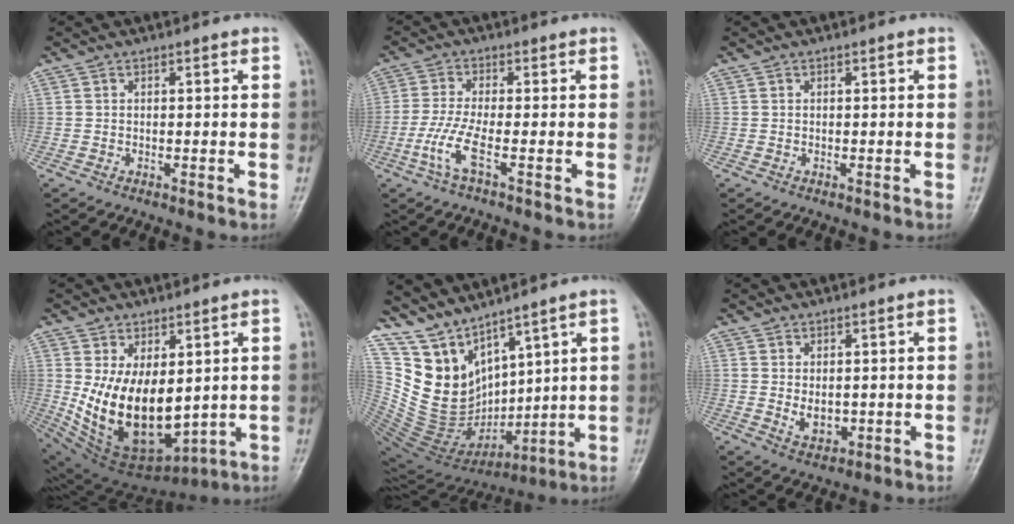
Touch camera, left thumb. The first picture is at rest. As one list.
[{"total": 5.3, "force": [-2.2, 0.5, 4.9], "torque": [-0.128, 0.003, -0.047]}, {"total": 0.0}, {"total": 17.5, "force": [1.2, 10.3, 14.1], "torque": [-0.223, -0.034, 0.057]}, {"total": 13.3, "force": [10.0, 6.5, 5.8], "torque": [-0.081, -0.060, 0.228]}, {"total": 3.9, "force": [0.2, 2.5, 2.9], "torque": [-0.036, -0.010, 0.014]}]